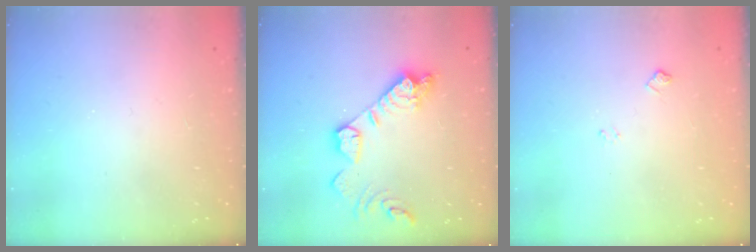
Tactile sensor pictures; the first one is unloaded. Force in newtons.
{"total": 16.9, "press": 16.9, "slide": 1.2}
{"total": 5.1, "press": 5.0, "slide": 0.8}